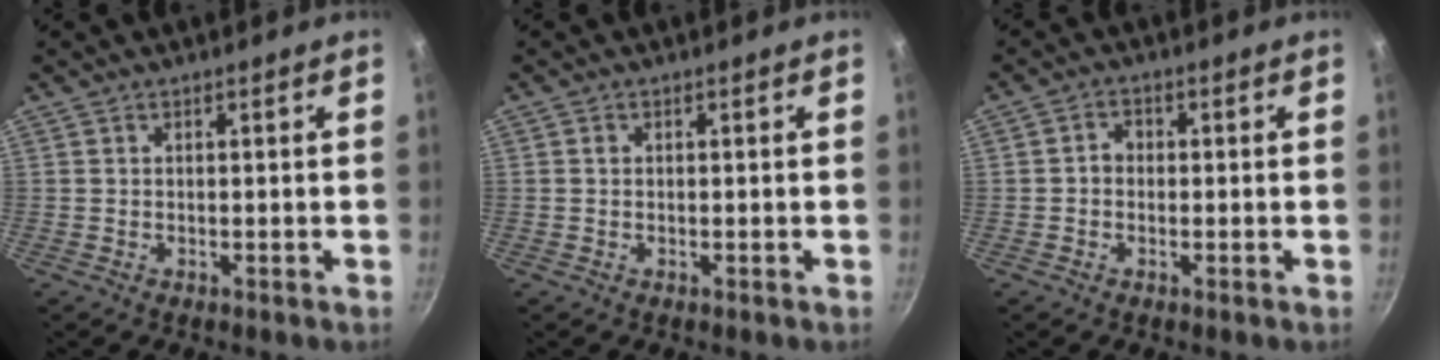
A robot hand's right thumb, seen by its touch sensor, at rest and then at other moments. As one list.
[{"total": 0.6, "force": [0.2, 0.5, 0.2], "torque": [-0.003, 0.001, 0.002]}, {"total": 2.4, "force": [-0.2, 2.0, 1.3], "torque": [-0.010, 0.009, -0.005]}]